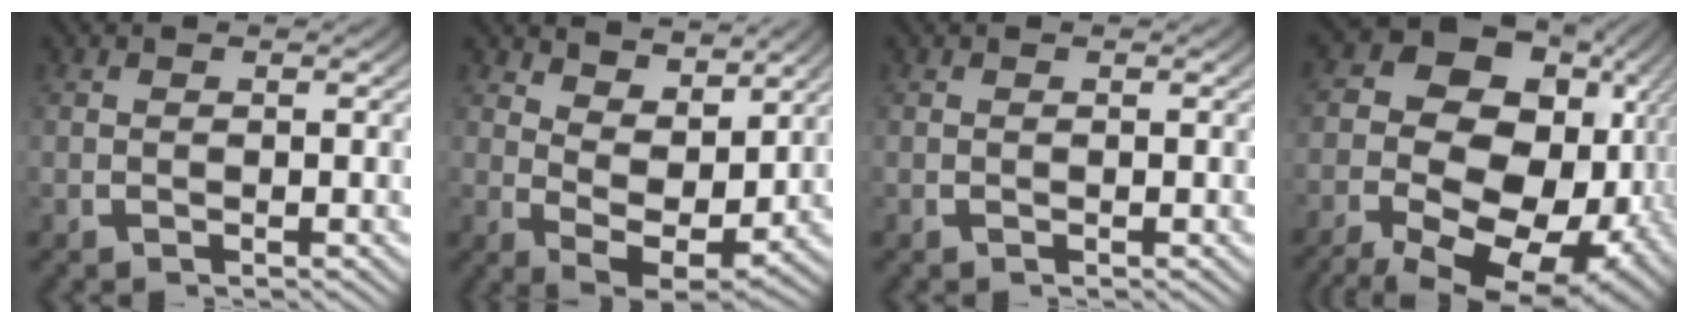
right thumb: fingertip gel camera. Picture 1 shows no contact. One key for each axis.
{"total": 5.8, "fx": 1.3, "fy": 3.5, "fz": 4.4, "tx": -0.088, "ty": -0.032, "tz": 0.032}
{"total": 0.0}
{"total": 21.7, "fx": -2.1, "fy": 15.0, "fz": 15.5, "tx": -0.268, "ty": -0.034, "tz": -0.034}